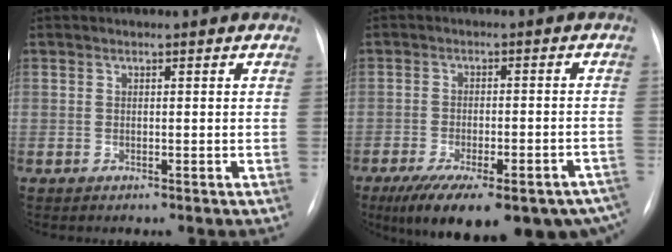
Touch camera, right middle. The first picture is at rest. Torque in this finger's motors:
{"motor_torque": [1.10, -1.04, 0.47, 0.08]}